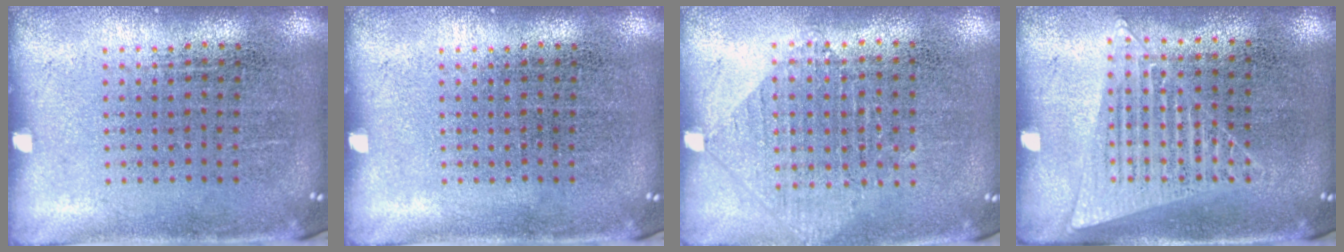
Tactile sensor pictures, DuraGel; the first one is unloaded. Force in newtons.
{"total": 0.0}
{"total": 1.0, "press": 0.9, "slide": 0.2}
{"total": 1.2, "press": 1.2, "slide": 0.4}